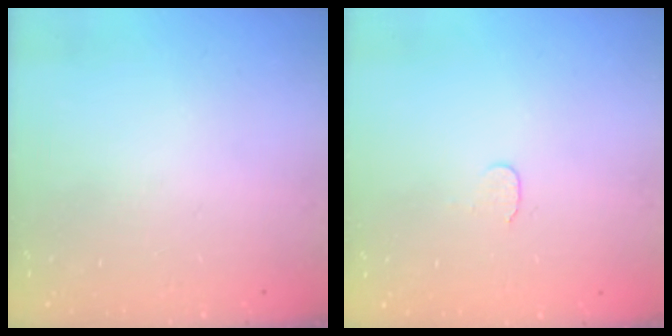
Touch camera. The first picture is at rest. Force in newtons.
{"total": 3.8, "press": 3.8, "slide": 0.3}